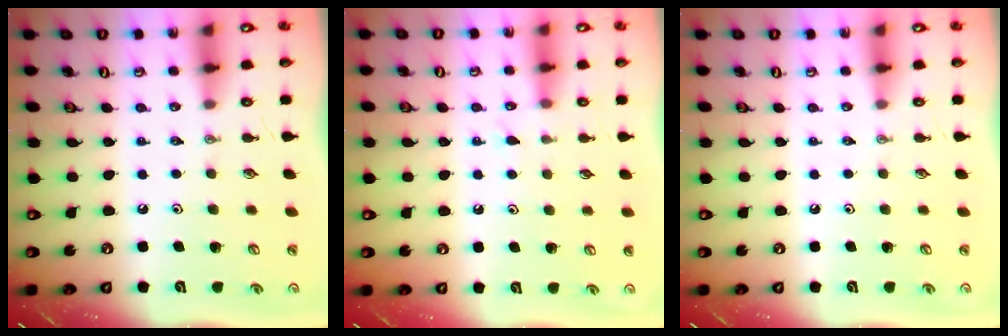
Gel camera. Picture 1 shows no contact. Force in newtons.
{"total": 5.0, "press": 4.9, "slide": 0.7}
{"total": 0.0}